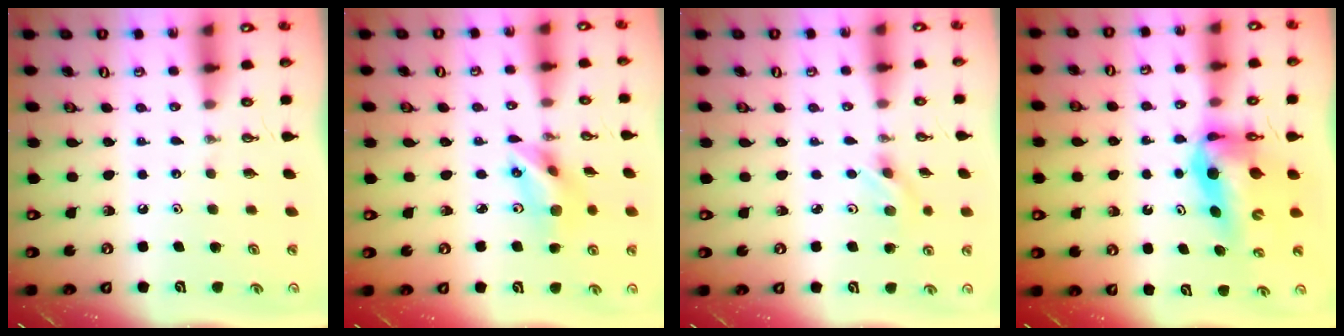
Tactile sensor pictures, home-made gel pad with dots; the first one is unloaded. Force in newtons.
{"total": 9.7, "press": 9.3, "slide": 2.7}
{"total": 3.6, "press": 3.3, "slide": 1.3}
{"total": 10.4, "press": 9.8, "slide": 3.4}